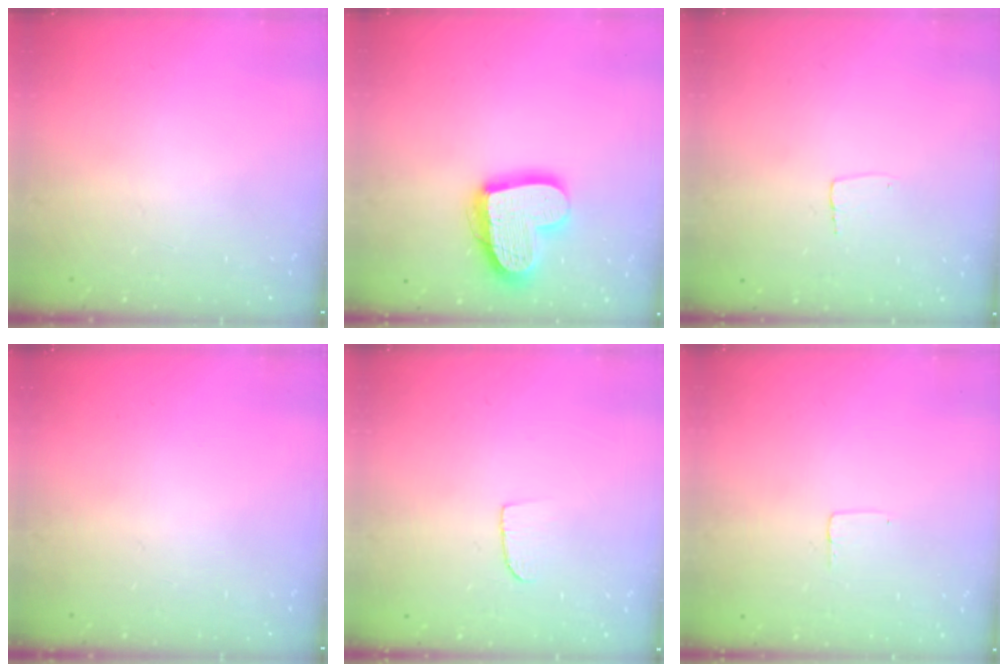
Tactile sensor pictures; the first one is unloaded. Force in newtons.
{"total": 17.8, "press": 17.7, "slide": 1.9}
{"total": 2.7, "press": 2.7, "slide": 0.1}
{"total": 0.0}
{"total": 4.6, "press": 4.6, "slide": 0.4}
{"total": 2.5, "press": 2.5, "slide": 0.1}